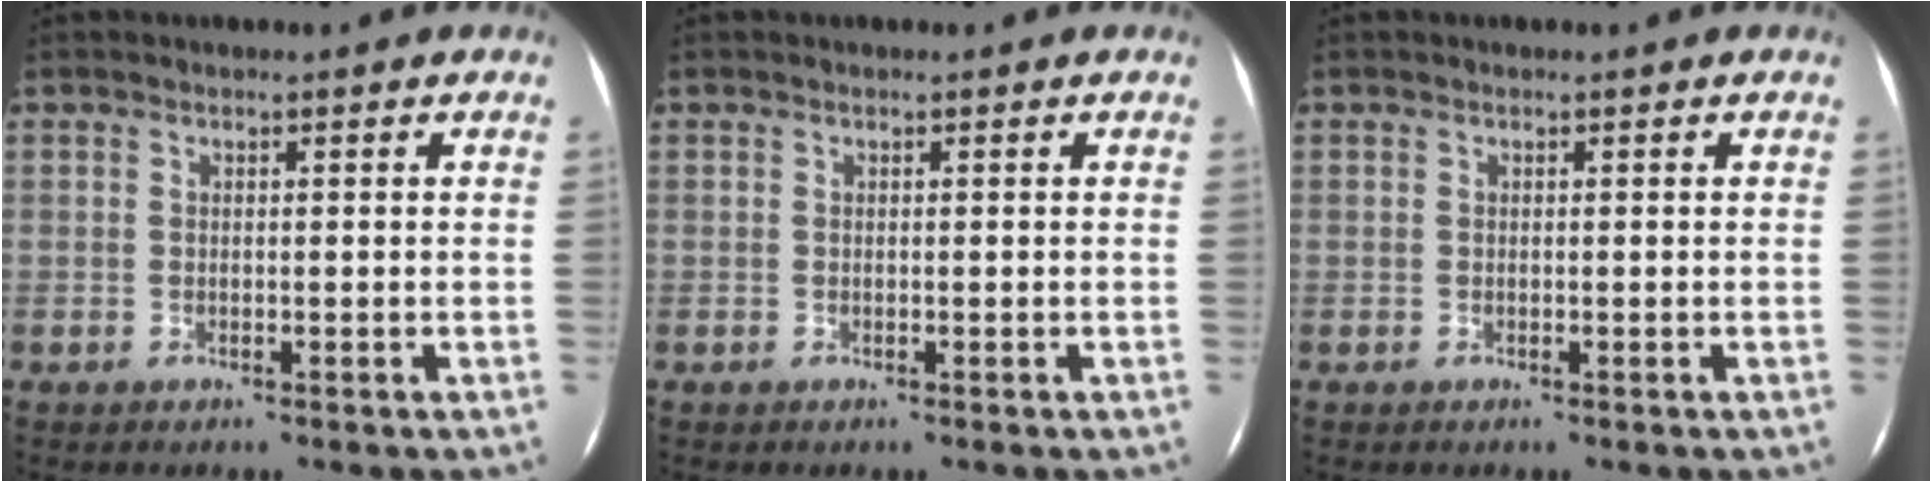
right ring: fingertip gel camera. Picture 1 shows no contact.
{"total": 0.0}
{"total": 0.0}